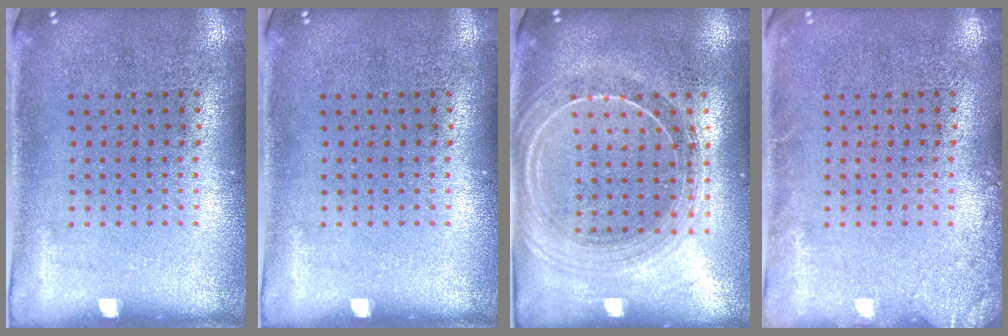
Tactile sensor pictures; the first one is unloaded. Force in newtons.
{"total": 0.0}
{"total": 2.1, "press": 1.9, "slide": 1.0}
{"total": 1.3, "press": 1.3, "slide": 0.2}